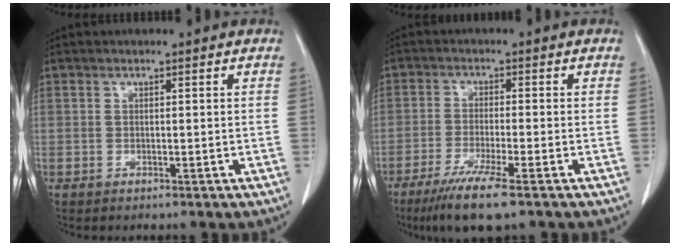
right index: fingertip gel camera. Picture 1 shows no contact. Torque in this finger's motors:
{"motor_torque": [0.75, -0.77, 0.40, 0.11]}